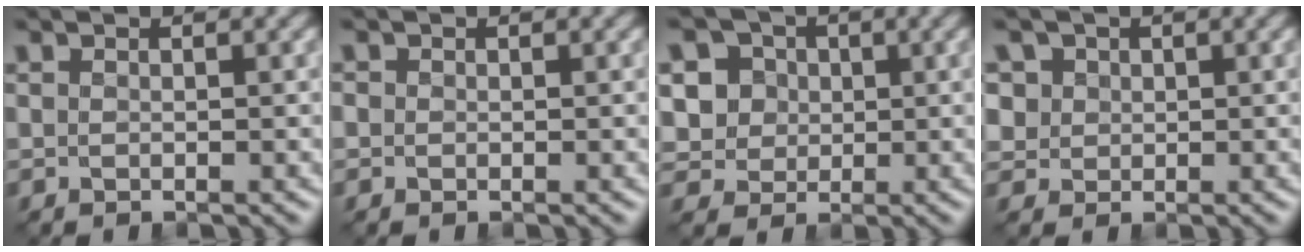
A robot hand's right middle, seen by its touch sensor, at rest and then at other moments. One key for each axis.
{"total": 0.5, "fx": 0.0, "fy": 0.5, "fz": 0.1, "tx": 0.004, "ty": -0.003, "tz": -0.001}
{"total": 7.1, "fx": 2.3, "fy": 6.2, "fz": 2.6, "tx": -0.056, "ty": 0.024, "tz": 0.023}
{"total": 4.5, "fx": 2.1, "fy": 3.6, "fz": 1.6, "tx": -0.045, "ty": 0.011, "tz": 0.033}